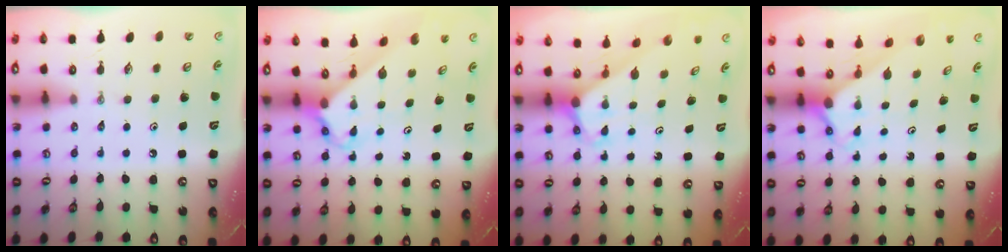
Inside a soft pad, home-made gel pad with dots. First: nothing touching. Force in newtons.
{"total": 2.8, "press": 2.8, "slide": 0.2}
{"total": 3.2, "press": 3.2, "slide": 0.1}
{"total": 2.3, "press": 2.3, "slide": 0.2}